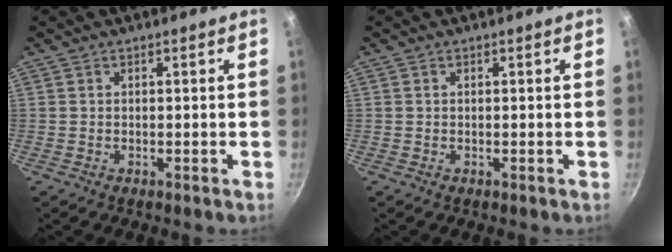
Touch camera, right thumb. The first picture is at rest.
{"total": 0.0}